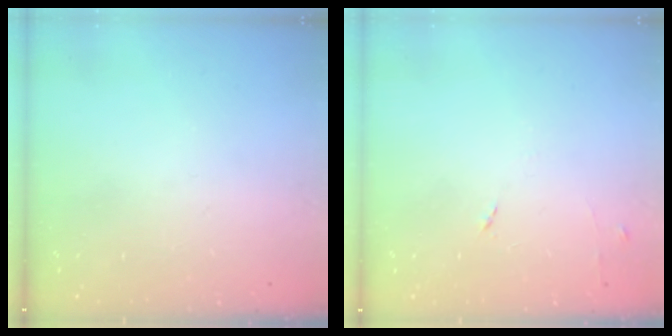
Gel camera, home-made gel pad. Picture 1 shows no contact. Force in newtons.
{"total": 5.3, "press": 5.2, "slide": 0.8}